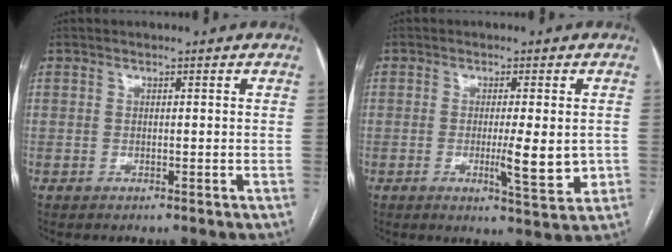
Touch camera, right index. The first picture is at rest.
{"total": 6.4, "force": [-0.8, 1.1, 6.2], "torque": [-0.090, -0.009, -0.011]}